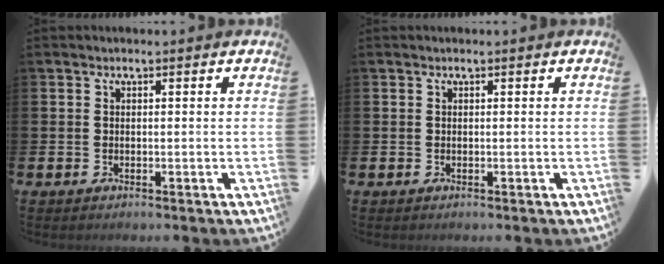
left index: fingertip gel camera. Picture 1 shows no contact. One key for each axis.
{"total": 0.0}